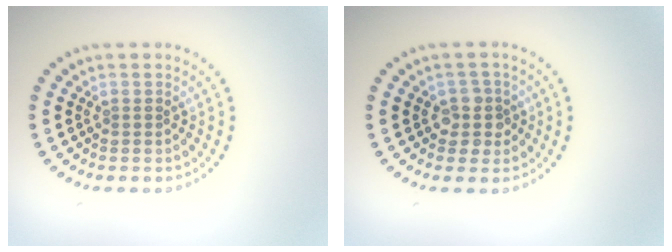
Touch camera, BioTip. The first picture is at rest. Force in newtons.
{"total": 2.3, "press": 2.0, "slide": 1.1}